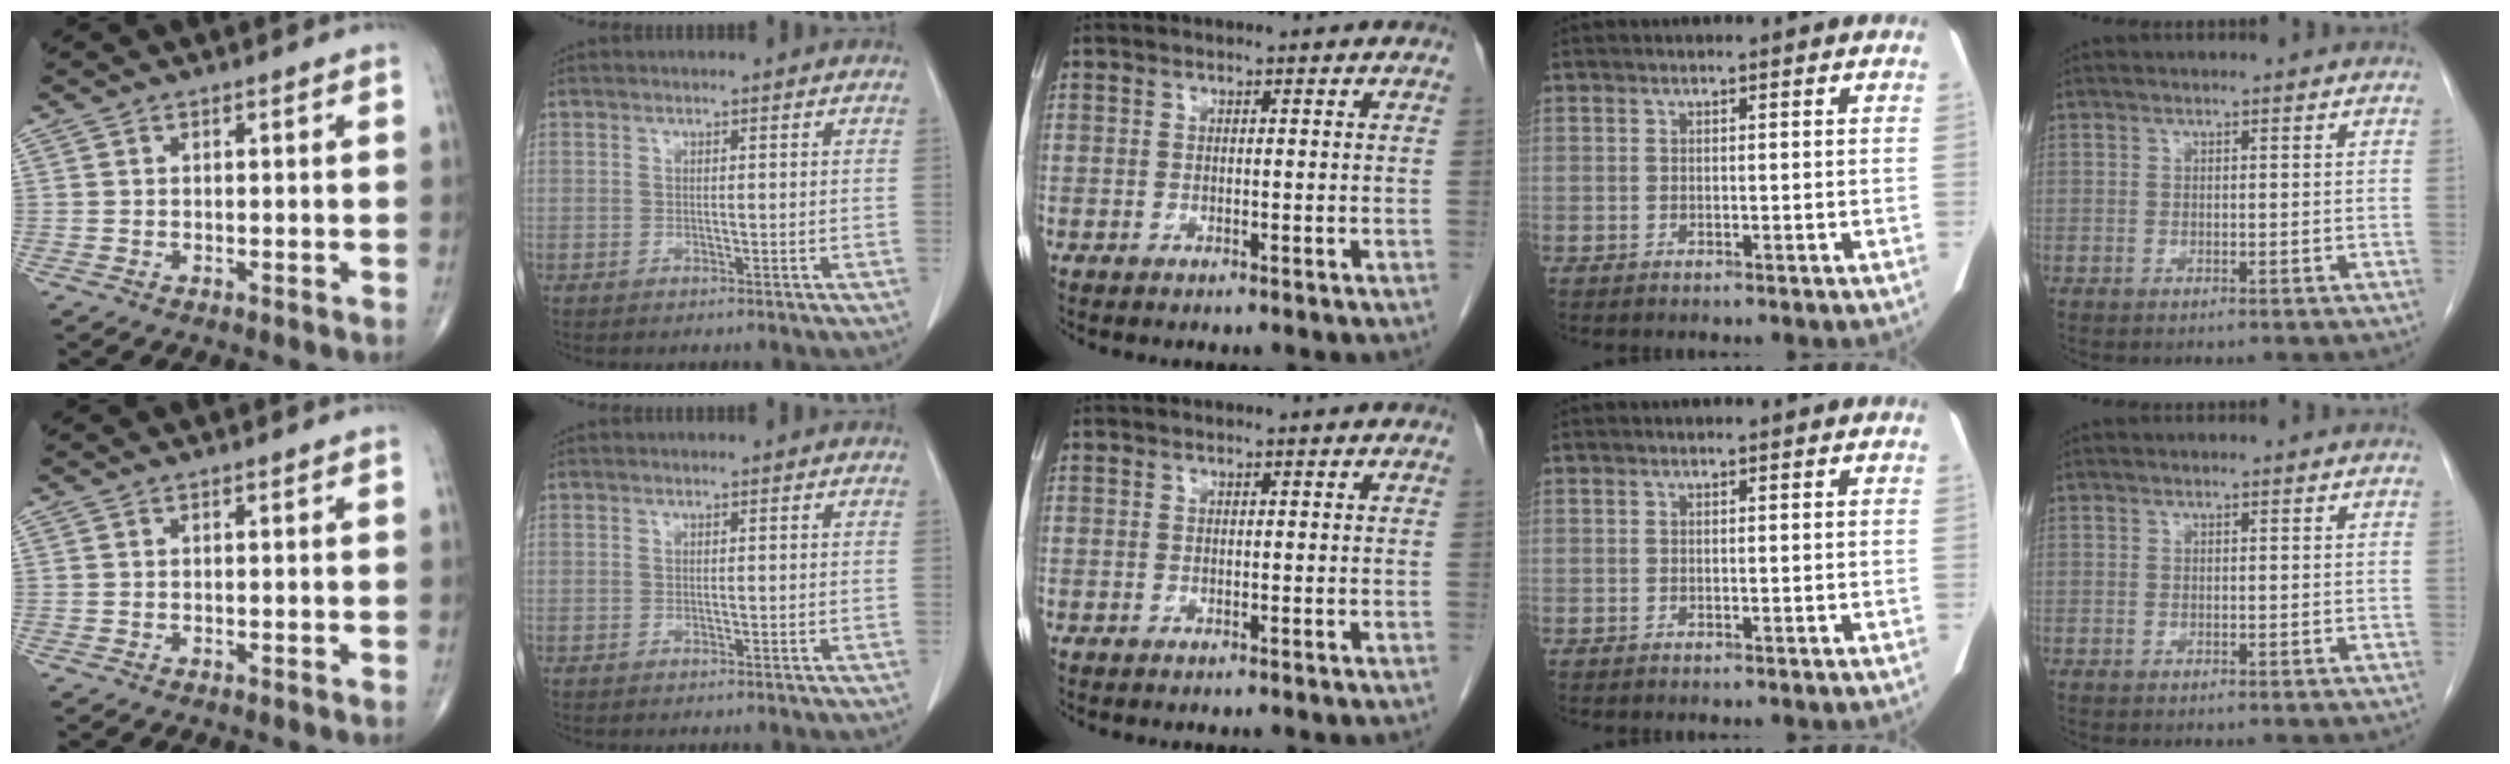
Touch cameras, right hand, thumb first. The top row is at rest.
{}